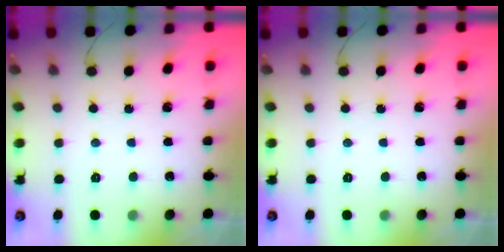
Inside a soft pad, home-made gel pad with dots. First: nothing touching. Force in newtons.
{"total": 0.0}